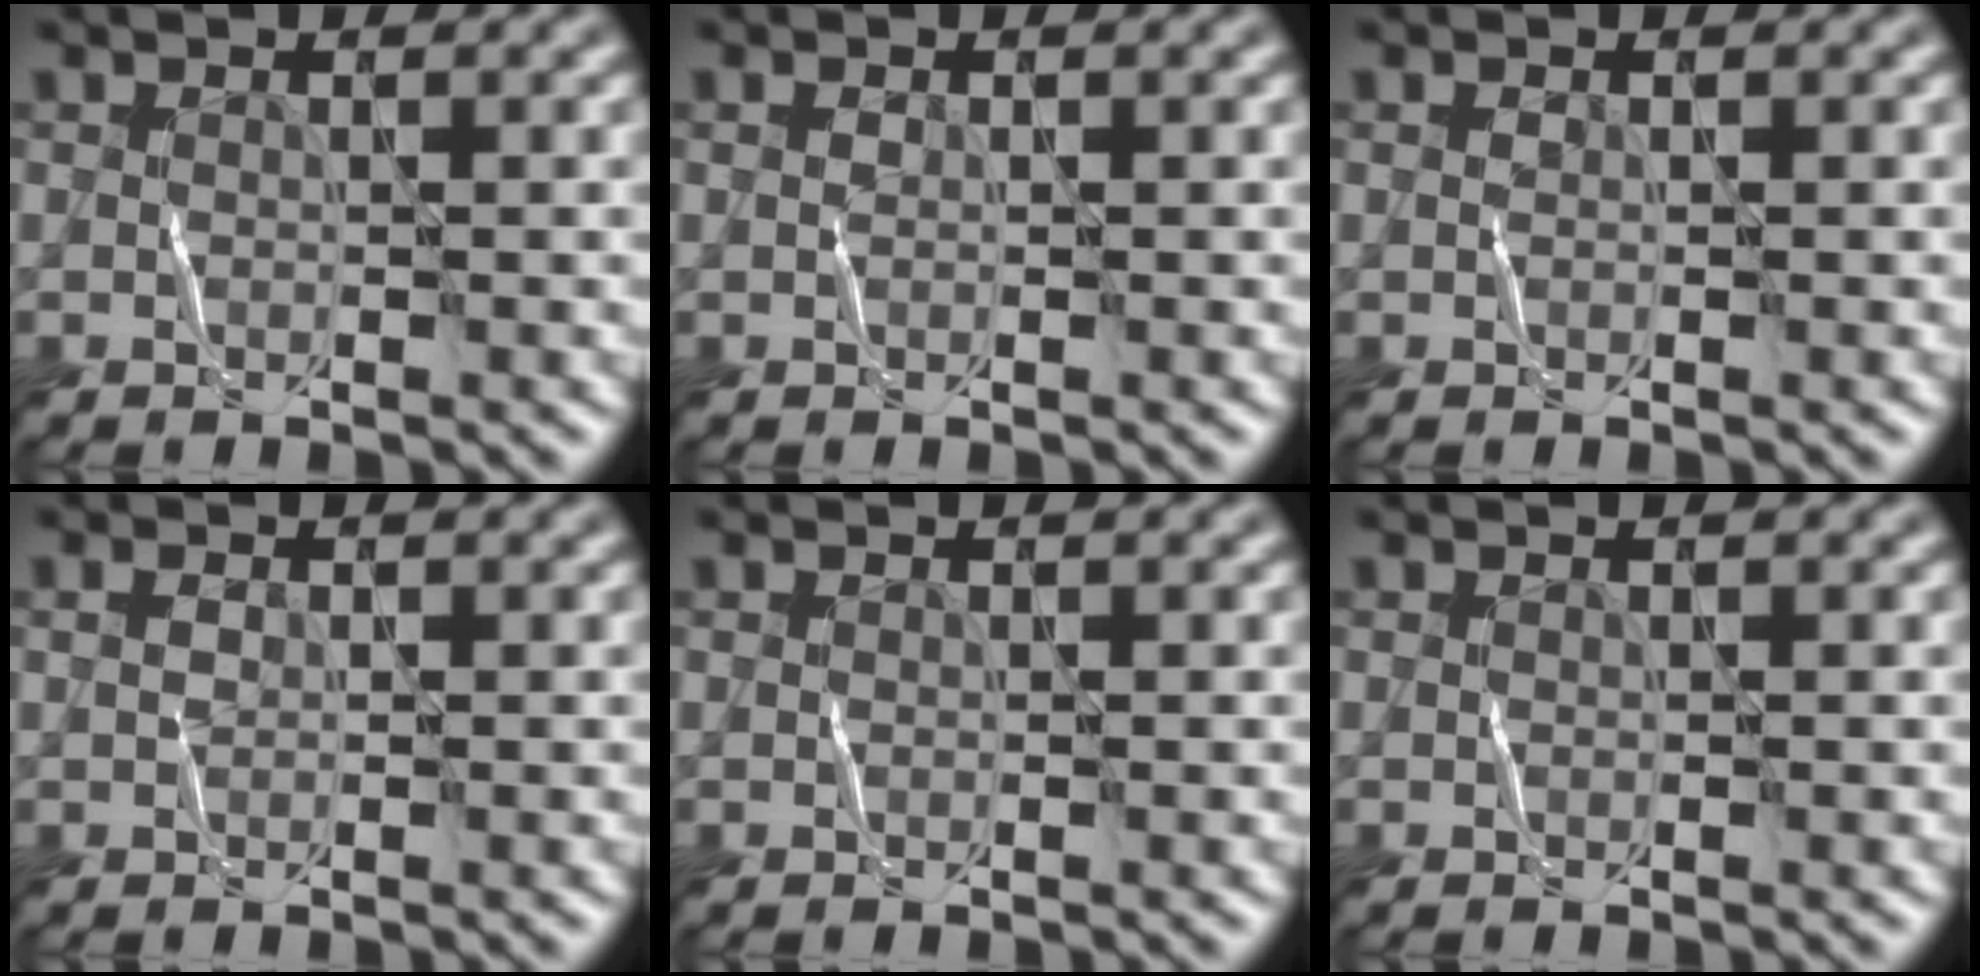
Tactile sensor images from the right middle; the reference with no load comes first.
{"total": 0.0}
{"total": 0.0}
{"total": 0.6, "force": [0.0, 0.4, 0.4], "torque": [-0.008, 0.004, -0.001]}
{"total": 0.0}
{"total": 0.0}